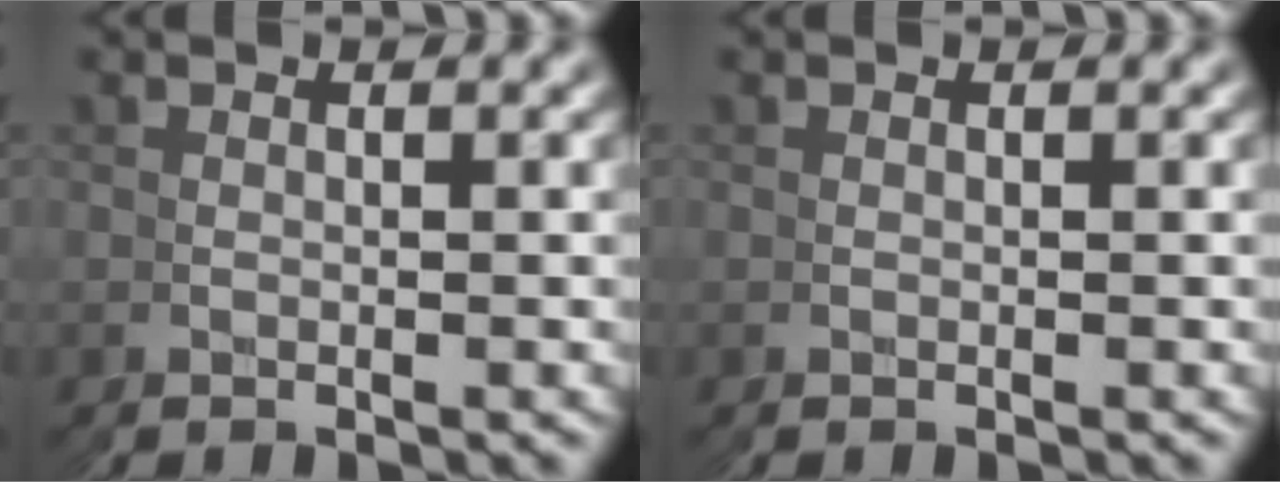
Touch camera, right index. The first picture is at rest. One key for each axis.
{"total": 0.0}